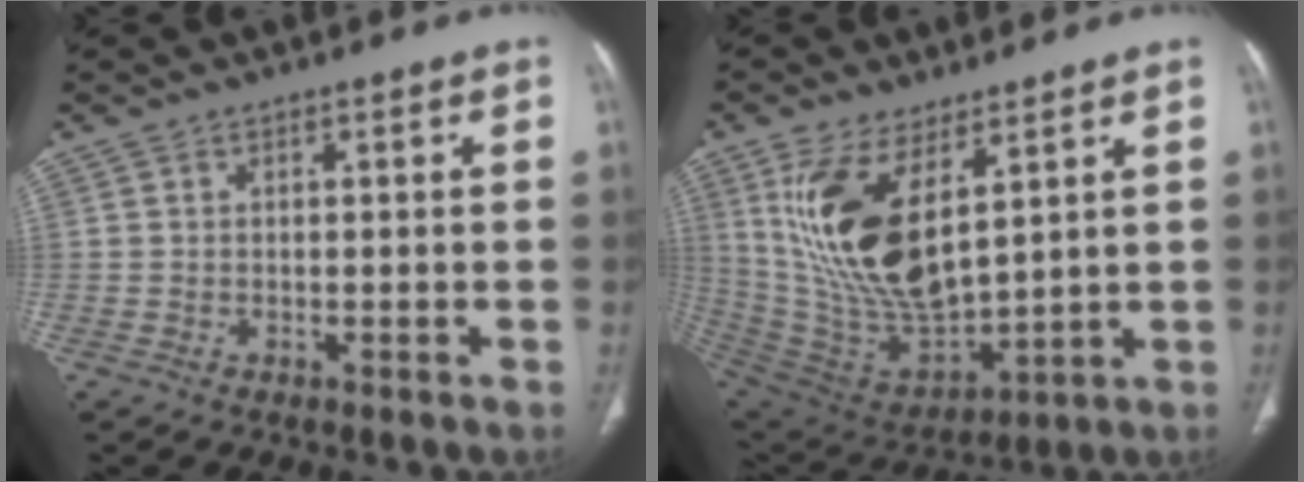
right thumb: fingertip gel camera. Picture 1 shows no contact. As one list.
[{"total": 19.0, "force": [7.2, 8.6, 15.4], "torque": [-0.289, -0.033, 0.160]}]